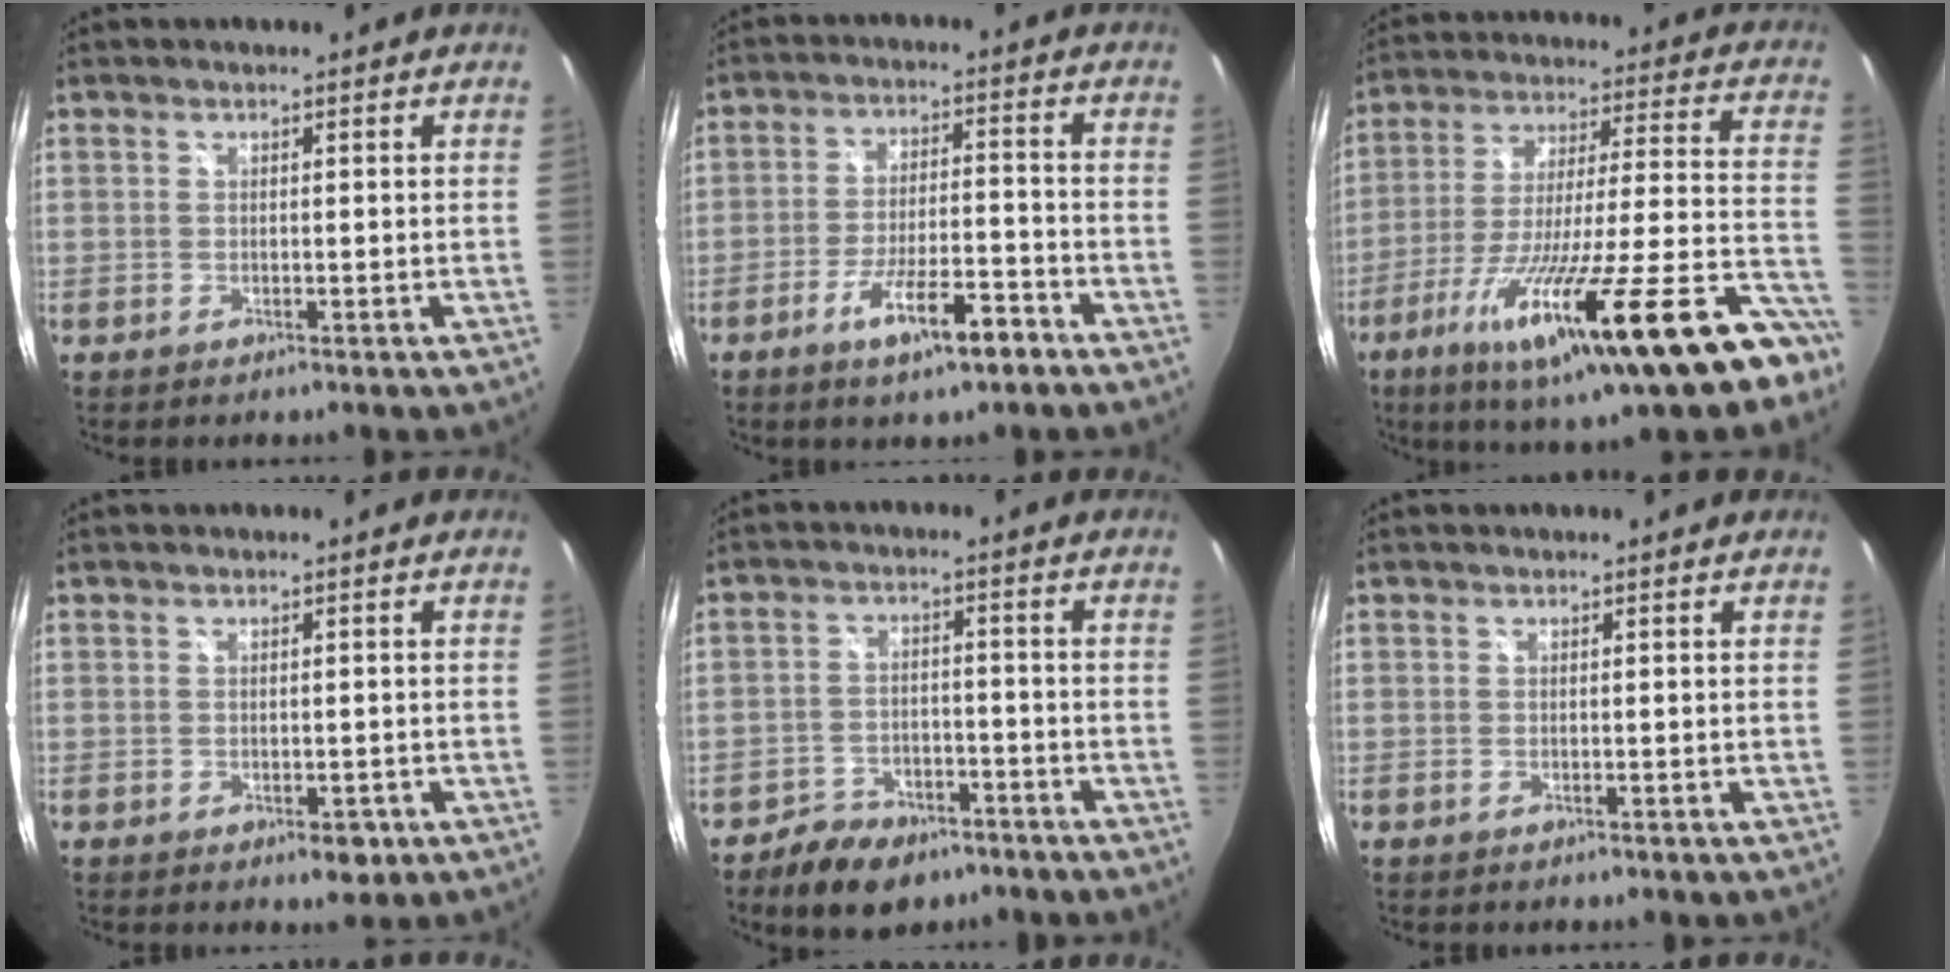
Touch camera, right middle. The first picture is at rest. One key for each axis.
{"total": 9.4, "fx": -5.9, "fy": 2.1, "fz": 7.1, "tx": -0.134, "ty": -0.007, "tz": -0.093}
{"total": 30.8, "fx": -20.2, "fy": 4.5, "fz": 22.8, "tx": -0.364, "ty": -0.068, "tz": -0.308}
{"total": 2.9, "fx": -1.4, "fy": 1.7, "fz": 2.0, "tx": -0.030, "ty": -0.008, "tz": -0.017}
{"total": 9.2, "fx": -6.6, "fy": 5.2, "fz": 3.8, "tx": -0.096, "ty": 0.008, "tz": -0.099}
{"total": 0.0}